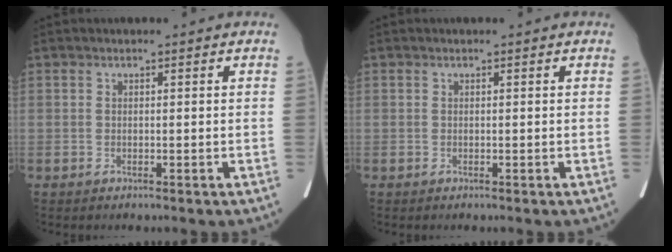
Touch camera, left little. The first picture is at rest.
{"total": 0.0}